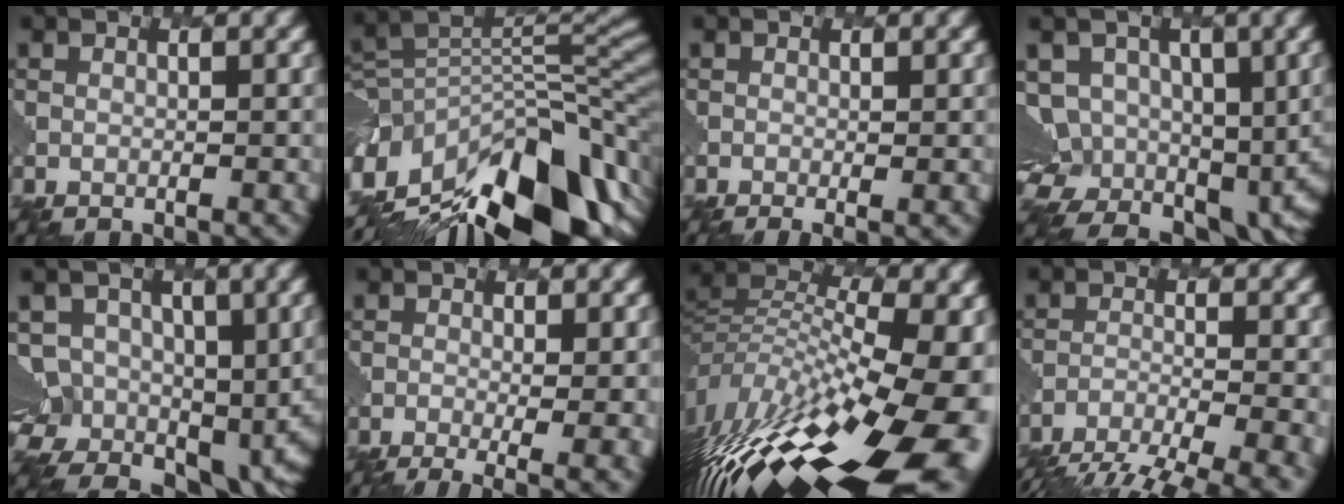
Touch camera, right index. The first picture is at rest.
{"total": 15.7, "force": [-7.4, 7.4, 11.8], "torque": [-0.223, -0.003, -0.126]}
{"total": 2.4, "force": [-0.6, 0.7, 2.2], "torque": [-0.030, 0.005, -0.003]}
{"total": 11.7, "force": [-1.7, 9.5, 6.6], "torque": [-0.123, 0.009, -0.029]}
{"total": 8.5, "force": [-0.7, 6.8, 5.0], "torque": [-0.095, 0.003, -0.010]}
{"total": 6.2, "force": [-2.1, 2.4, 5.3], "torque": [-0.072, -0.007, -0.018]}
{"total": 17.7, "force": [-6.7, 7.7, 14.5], "torque": [-0.254, 0.007, -0.105]}
{"total": 9.2, "force": [-7.6, 2.3, 4.6], "torque": [-0.093, -0.020, -0.110]}